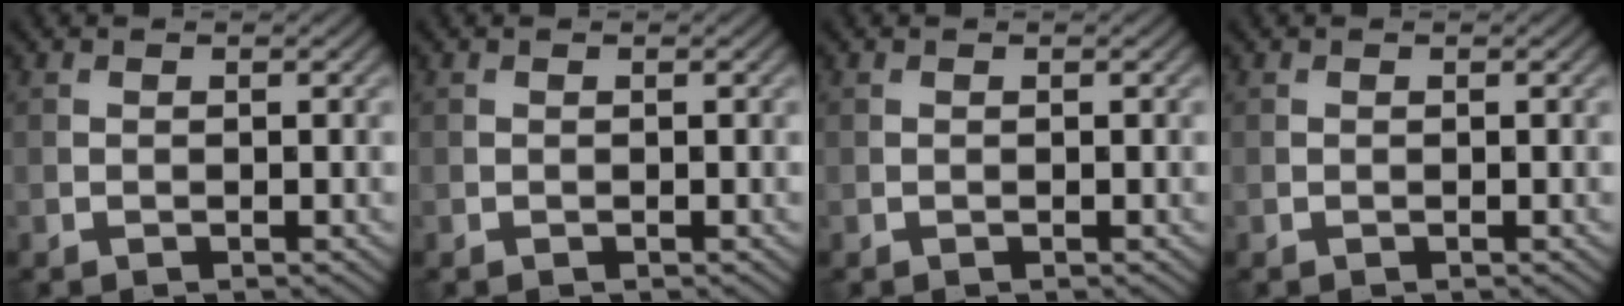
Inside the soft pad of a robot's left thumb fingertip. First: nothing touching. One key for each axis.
{"total": 0.0}
{"total": 0.0}
{"total": 0.0}